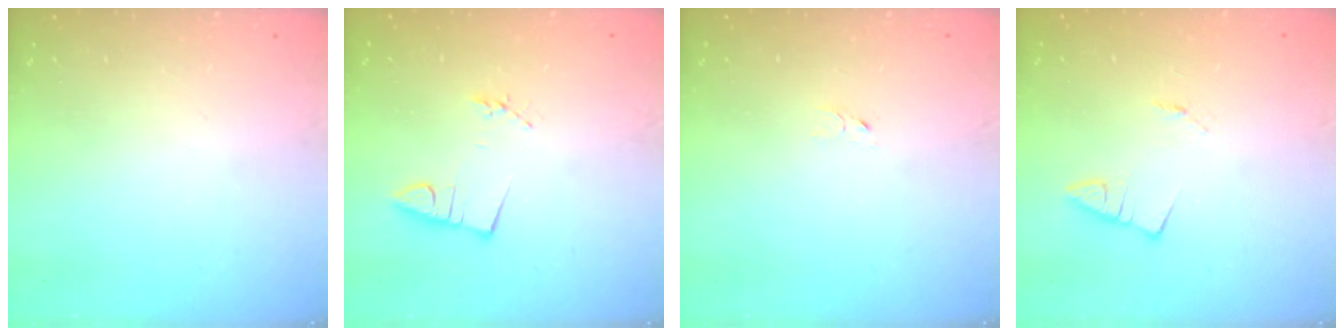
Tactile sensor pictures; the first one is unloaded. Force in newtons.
{"total": 2.9, "press": 1.5, "slide": 2.5}
{"total": 2.5, "press": 2.5, "slide": 0.2}
{"total": 1.2, "press": 1.2, "slide": 0.1}